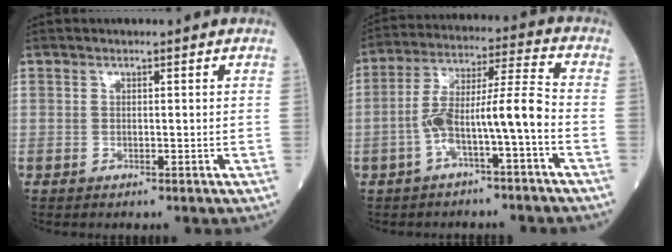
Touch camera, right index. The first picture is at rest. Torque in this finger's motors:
{"motor_torque": [1.69, -0.41, 0.72, 0.20]}